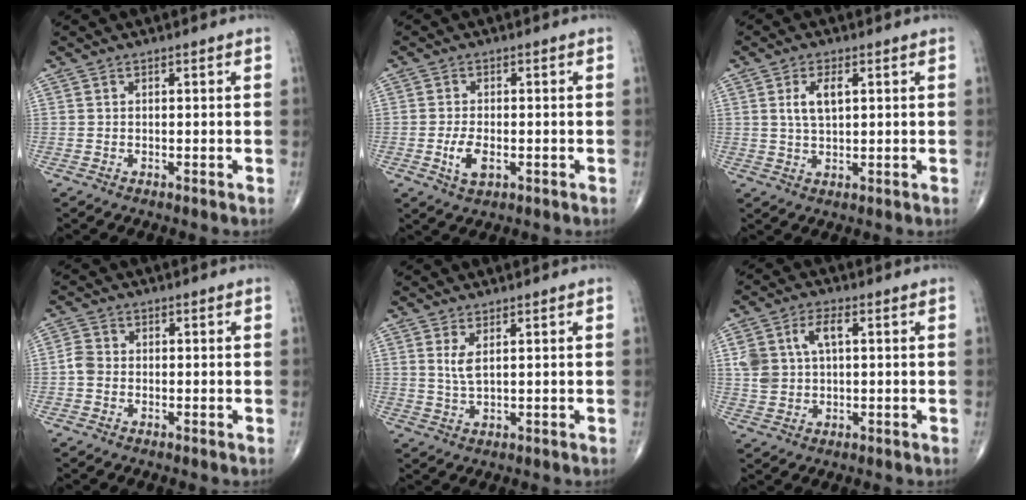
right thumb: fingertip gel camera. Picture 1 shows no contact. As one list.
[{"total": 4.4, "force": [-1.2, 2.2, 3.6], "torque": [-0.068, -0.001, -0.019]}, {"total": 4.7, "force": [1.4, 2.1, 4.0], "torque": [-0.077, -0.002, 0.026]}, {"total": 2.5, "force": [-0.6, 2.1, 1.3], "torque": [-0.021, 0.005, -0.020]}, {"total": 3.0, "force": [1.2, 0.9, 2.6], "torque": [-0.057, -0.010, 0.032]}, {"total": 7.5, "force": [1.8, 4.4, 5.8], "torque": [-0.115, 0.011, 0.039]}]